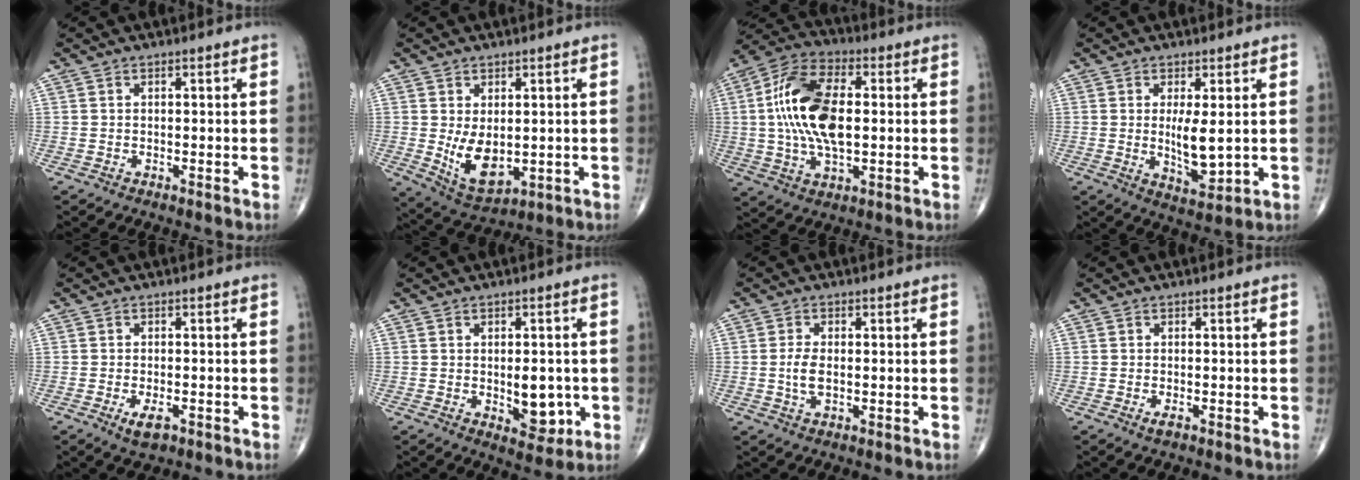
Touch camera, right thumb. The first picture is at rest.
{"total": 8.5, "force": [-0.1, 4.8, 6.9], "torque": [-0.104, -0.018, 0.020]}
{"total": 17.0, "force": [1.1, 8.6, 14.6], "torque": [-0.292, 0.014, 0.017]}
{"total": 6.8, "force": [0.6, 2.2, 6.3], "torque": [-0.107, -0.022, 0.020]}
{"total": 3.4, "force": [-1.5, 1.5, 2.6], "torque": [-0.045, -0.003, -0.022]}
{"total": 7.0, "force": [-1.0, 3.9, 5.8], "torque": [-0.053, -0.008, -0.002]}
{"total": 3.6, "force": [-0.1, 1.8, 3.1], "torque": [-0.067, -0.003, -0.003]}
{"total": 1.2, "force": [-0.6, 0.5, 1.0], "torque": [-0.019, -0.003, -0.011]}